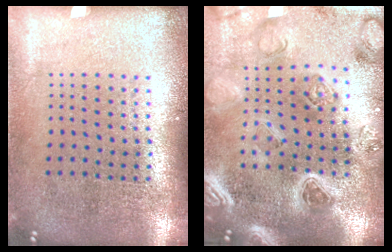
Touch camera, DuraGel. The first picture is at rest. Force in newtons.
{"total": 2.7, "press": 2.6, "slide": 0.4}